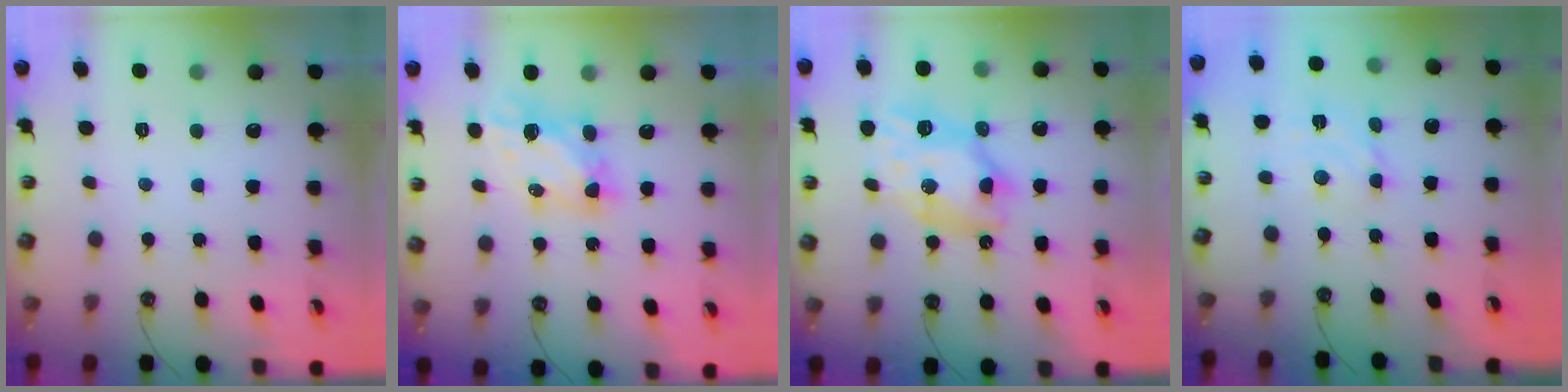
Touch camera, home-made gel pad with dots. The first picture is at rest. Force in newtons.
{"total": 5.9, "press": 5.9, "slide": 0.3}
{"total": 12.8, "press": 12.7, "slide": 1.3}
{"total": 4.6, "press": 4.6, "slide": 0.1}